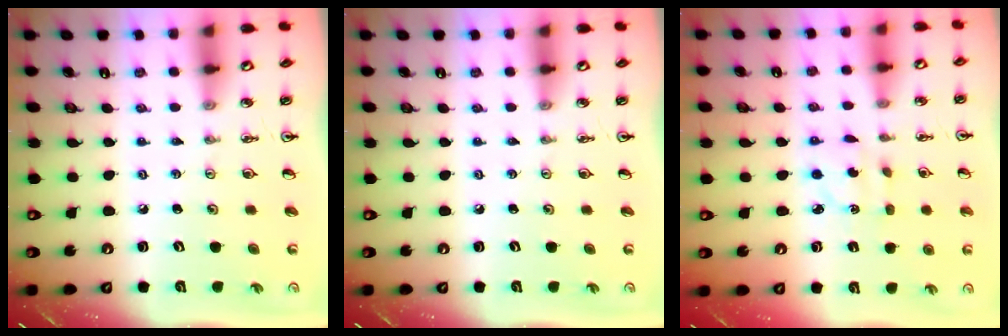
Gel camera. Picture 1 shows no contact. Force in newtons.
{"total": 0.0}
{"total": 3.4, "press": 3.4, "slide": 0.8}